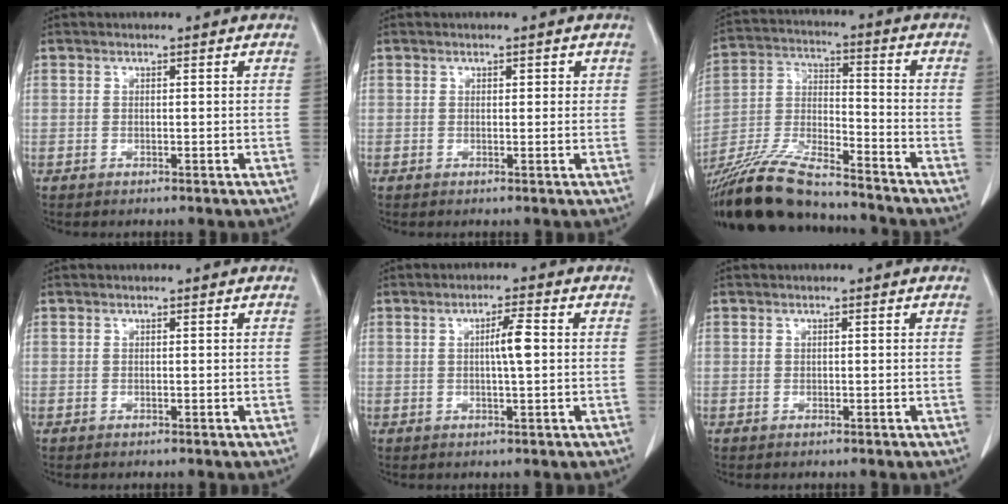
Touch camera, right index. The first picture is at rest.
{"total": 1.0, "force": [0.4, 0.7, 0.7], "torque": [-0.004, 0.001, 0.003]}
{"total": 17.3, "force": [-15.3, 2.8, 7.6], "torque": [-0.160, -0.008, -0.278]}
{"total": 0.0}
{"total": 3.8, "force": [0.3, 0.2, 3.8], "torque": [-0.066, 0.001, 0.004]}
{"total": 0.0}